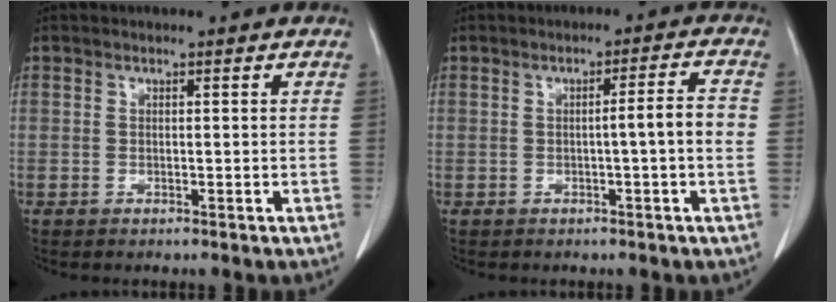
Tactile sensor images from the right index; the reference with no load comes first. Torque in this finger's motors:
{"motor_torque": [0.04, 0.12, 0.15, 0.02]}